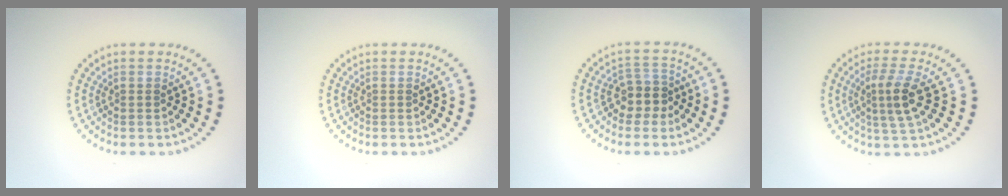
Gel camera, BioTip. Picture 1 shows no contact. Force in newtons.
{"total": 0.0}
{"total": 2.7, "press": 2.2, "slide": 1.5}
{"total": 3.2, "press": 2.7, "slide": 1.7}